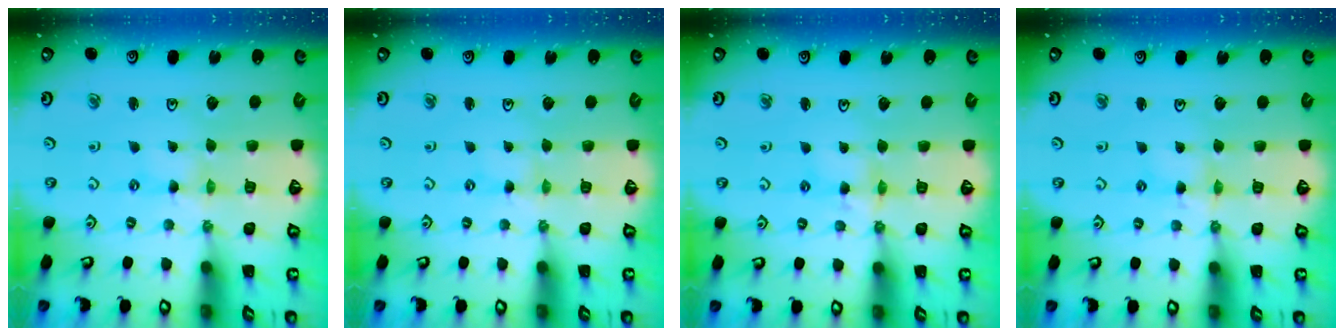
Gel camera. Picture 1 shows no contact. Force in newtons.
{"total": 0.0}
{"total": 4.7, "press": 4.7, "slide": 0.4}
{"total": 3.0, "press": 2.9, "slide": 0.3}